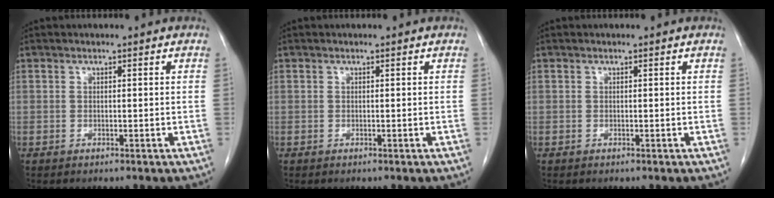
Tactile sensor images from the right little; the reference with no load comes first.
{"total": 0.0}
{"total": 0.0}